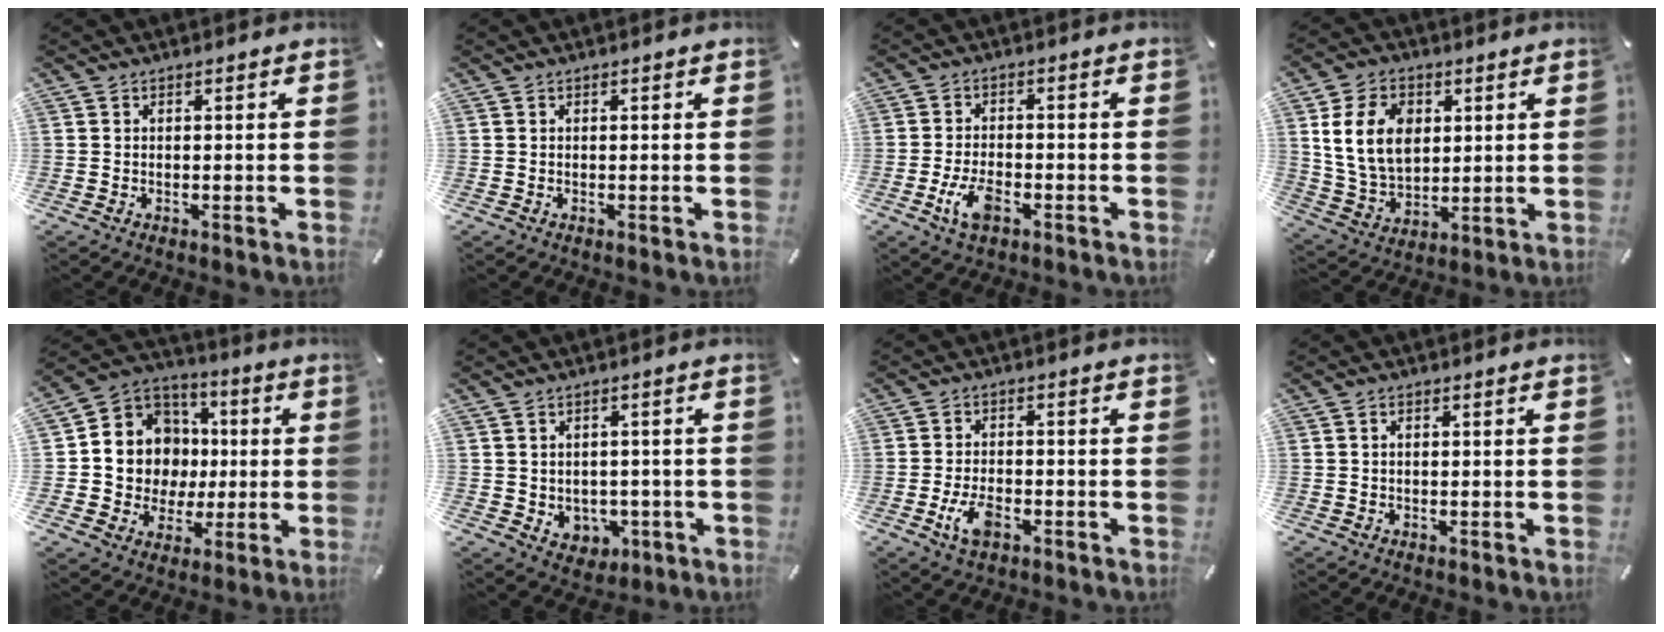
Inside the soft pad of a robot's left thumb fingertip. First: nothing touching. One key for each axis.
{"total": 0.0}
{"total": 6.5, "fx": -2.8, "fy": 3.4, "fz": 4.8, "tx": -0.107, "ty": 0.006, "tz": -0.053}
{"total": 12.8, "fx": 3.2, "fy": 9.6, "fz": 7.9, "tx": -0.160, "ty": 0.002, "tz": 0.057}
{"total": 12.3, "fx": 0.5, "fy": 12.1, "fz": 2.2, "tx": -0.045, "ty": -0.025, "tz": 0.025}
{"total": 4.4, "fx": 0.7, "fy": 4.2, "fz": 0.8, "tx": -0.009, "ty": -0.005, "tz": 0.013}
{"total": 5.9, "fx": -2.5, "fy": 3.2, "fz": 4.3, "tx": -0.101, "ty": 0.004, "tz": -0.049}
{"total": 0.9, "fx": 0.2, "fy": 0.5, "fz": 0.7, "tx": -0.015, "ty": 0.004, "tz": 0.002}